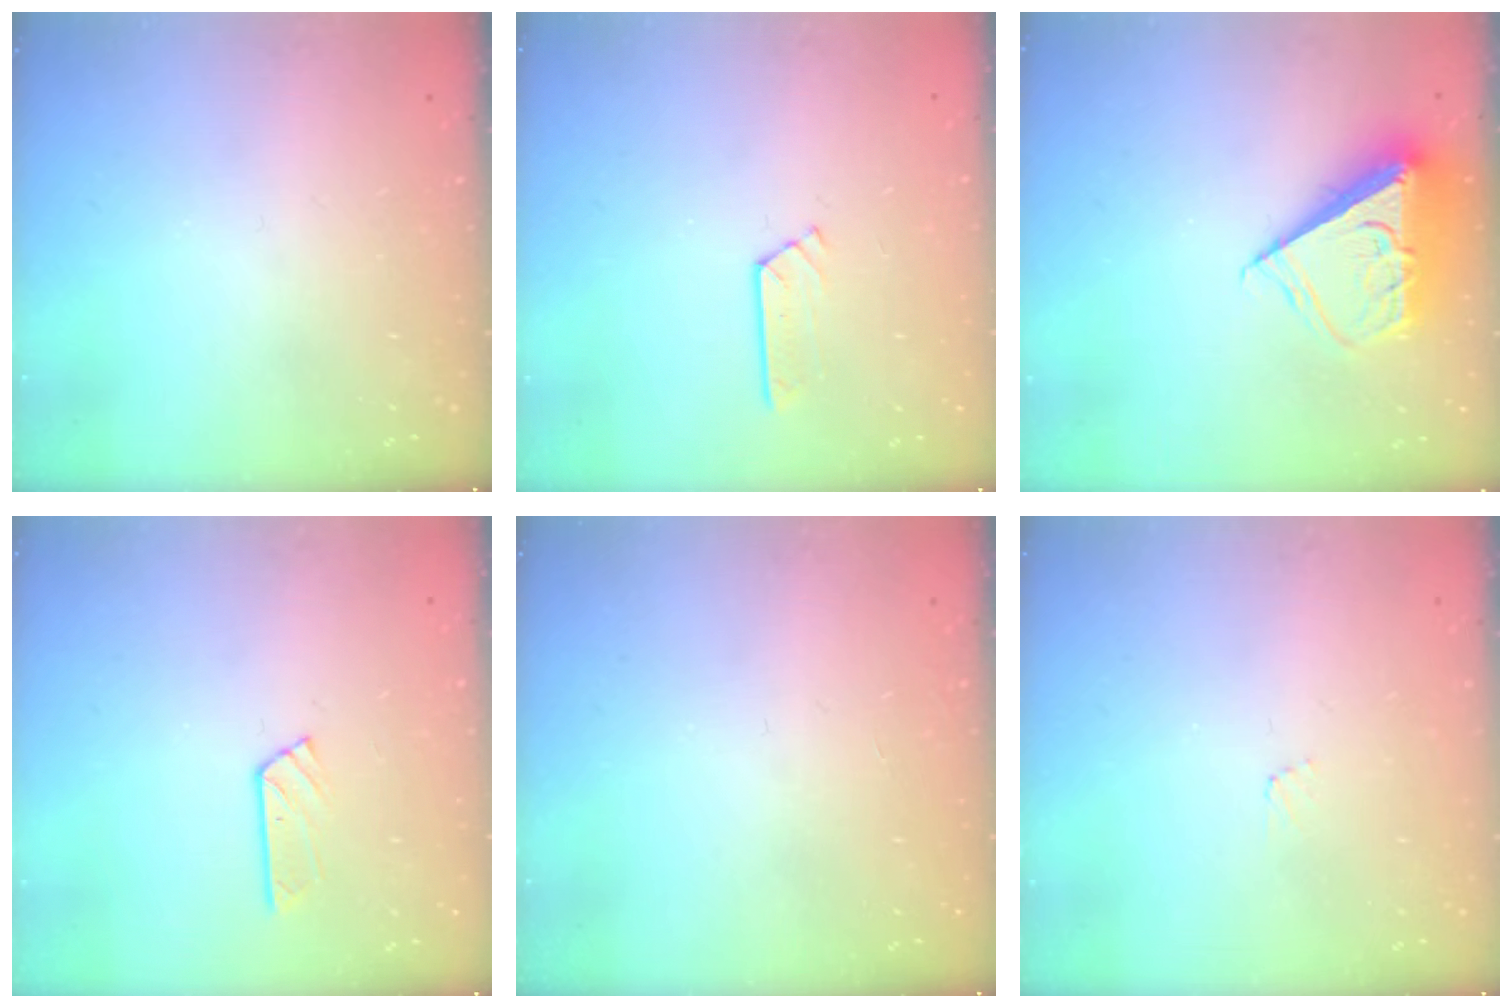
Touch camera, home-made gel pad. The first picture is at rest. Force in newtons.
{"total": 2.4, "press": 2.4, "slide": 0.1}
{"total": 10.0, "press": 10.0, "slide": 0.8}
{"total": 3.3, "press": 3.3, "slide": 0.3}
{"total": 0.0}
{"total": 3.5, "press": 3.5, "slide": 0.4}